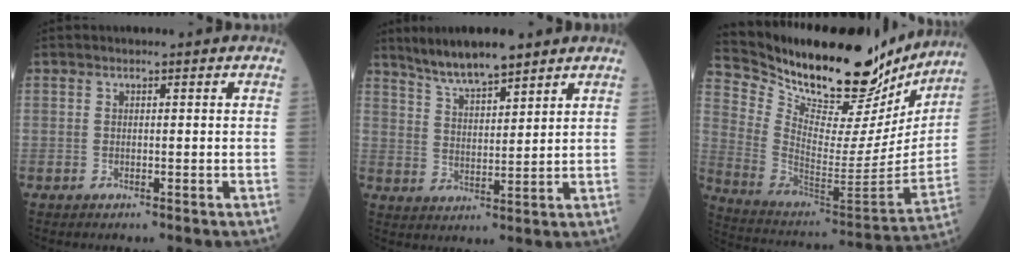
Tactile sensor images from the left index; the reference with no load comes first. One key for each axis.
{"total": 8.2, "fx": 6.9, "fy": 1.1, "fz": 4.3, "tx": -0.088, "ty": 0.010, "tz": 0.129}
{"total": 27.8, "fx": 23.7, "fy": 7.6, "fz": 12.3, "tx": -0.217, "ty": -0.038, "tz": 0.354}